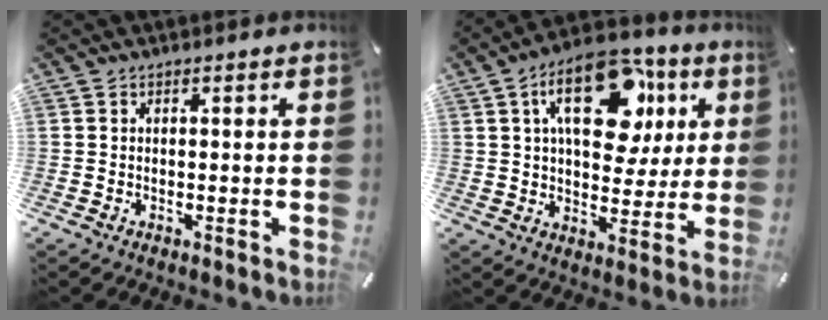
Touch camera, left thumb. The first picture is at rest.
{"total": 20.7, "force": [8.0, 12.1, 14.7], "torque": [-0.216, -0.019, 0.136]}